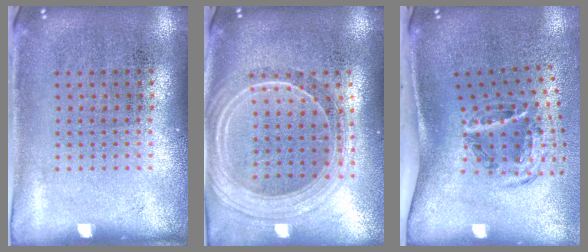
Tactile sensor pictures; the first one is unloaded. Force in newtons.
{"total": 2.4, "press": 2.0, "slide": 1.2}
{"total": 1.9, "press": 1.2, "slide": 1.4}